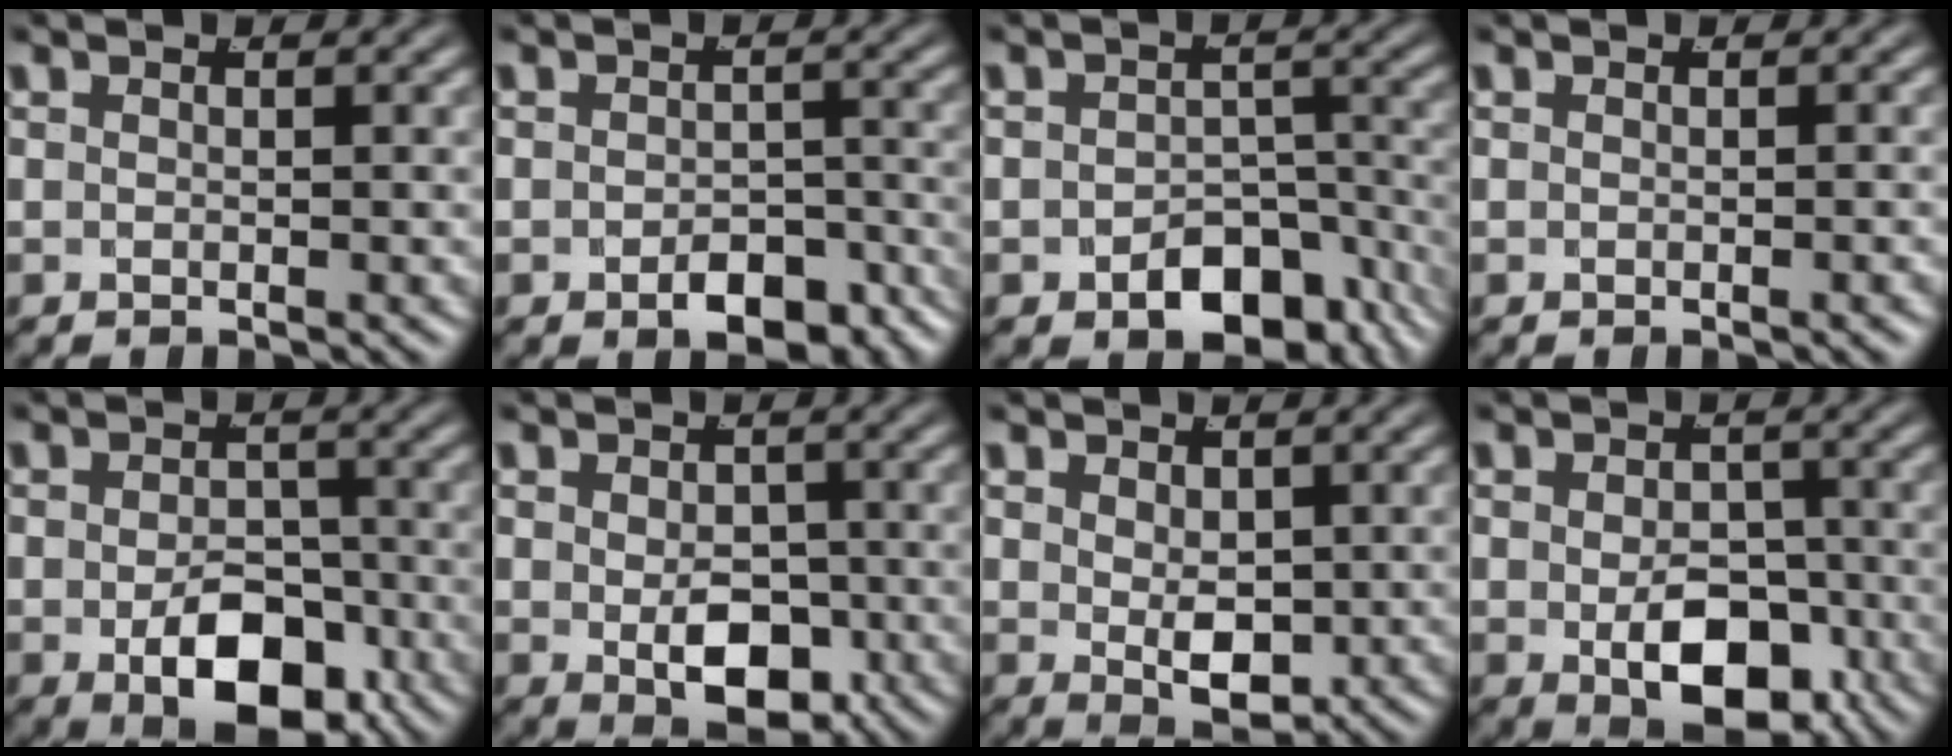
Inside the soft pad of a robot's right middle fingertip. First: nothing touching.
{"total": 4.9, "force": [-3.8, 1.9, 2.3], "torque": [-0.014, -0.015, -0.053]}
{"total": 8.2, "force": [-5.9, 4.3, 3.7], "torque": [-0.032, -0.019, -0.078]}
{"total": 0.0}
{"total": 6.8, "force": [-3.0, 3.3, 5.1], "torque": [-0.059, -0.029, -0.033]}
{"total": 5.0, "force": [-1.6, 2.5, 4.1], "torque": [-0.048, -0.031, -0.008]}
{"total": 3.5, "force": [-0.2, 1.5, 3.2], "torque": [-0.044, -0.029, 0.016]}
{"total": 6.0, "force": [-2.4, 3.1, 4.6], "torque": [-0.052, -0.032, -0.024]}